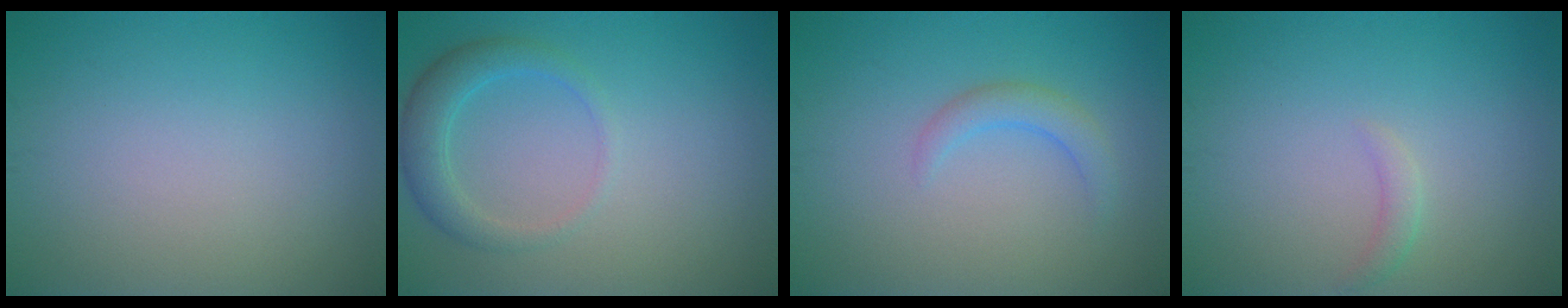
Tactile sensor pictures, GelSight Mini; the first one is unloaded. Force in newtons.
{"total": 2.9, "press": 2.9, "slide": 0.1}
{"total": 1.9, "press": 1.9, "slide": 0.3}
{"total": 1.0, "press": 1.0, "slide": 0.1}